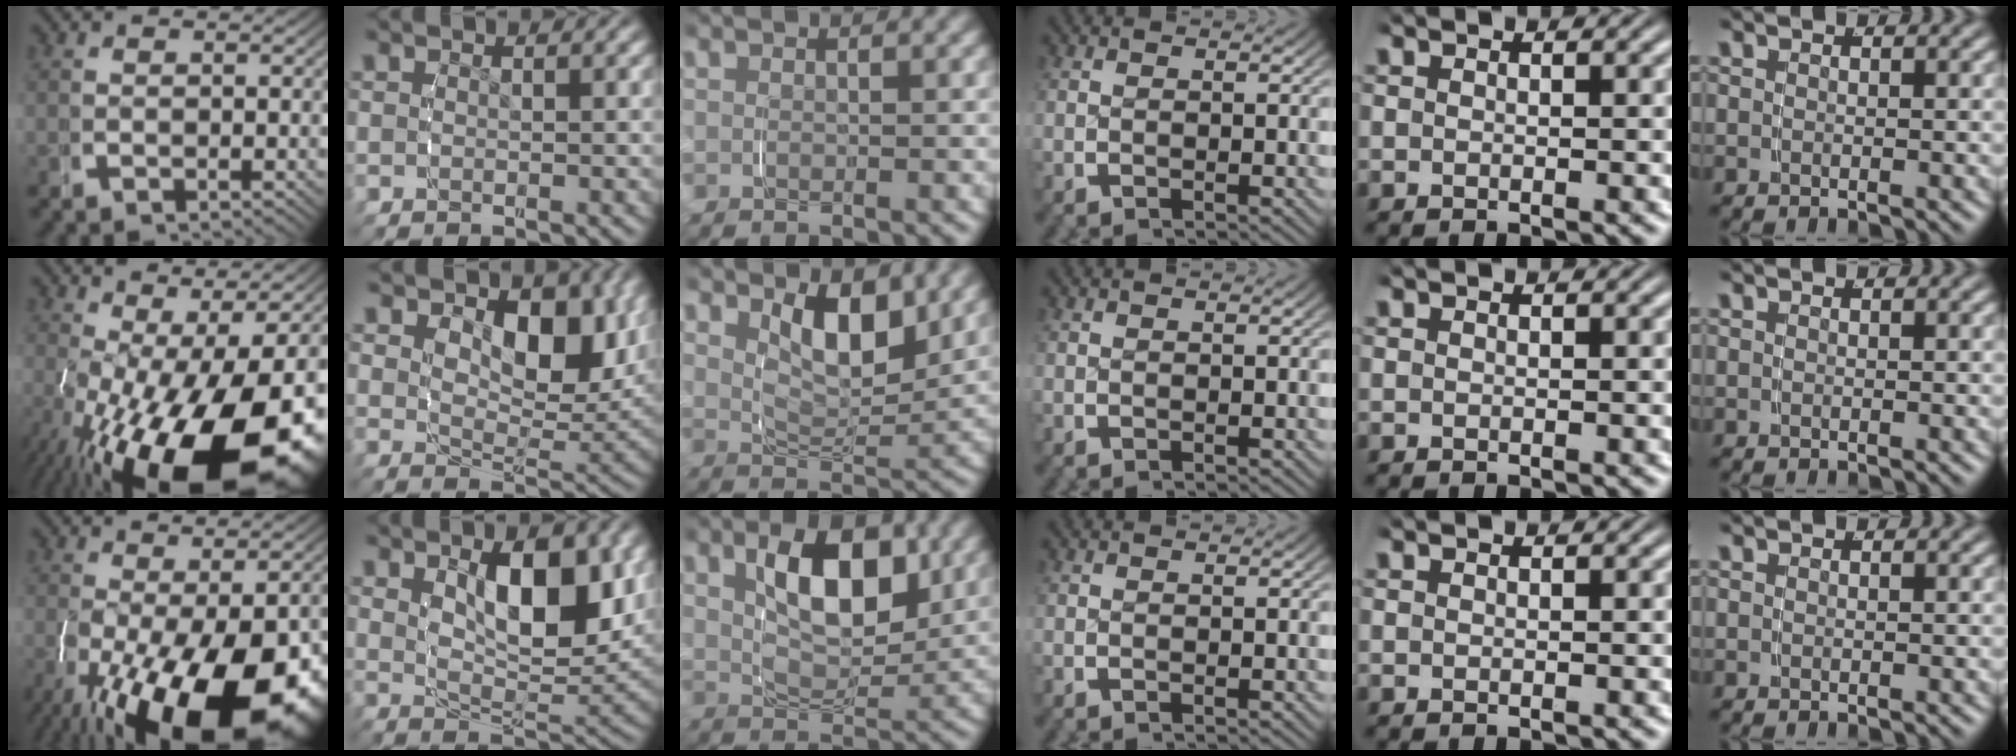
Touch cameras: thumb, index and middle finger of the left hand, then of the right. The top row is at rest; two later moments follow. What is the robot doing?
{"motion": "grasp_and_lifting", "object": "plastic wrap"}